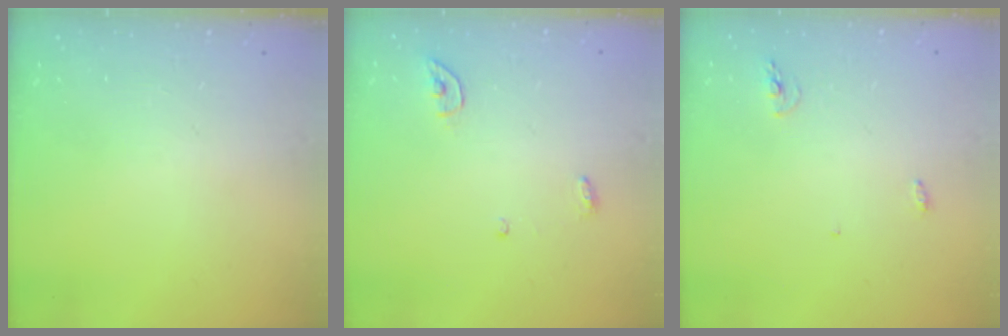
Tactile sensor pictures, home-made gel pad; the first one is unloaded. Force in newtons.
{"total": 3.8, "press": 3.7, "slide": 0.3}
{"total": 7.6, "press": 4.3, "slide": 6.2}